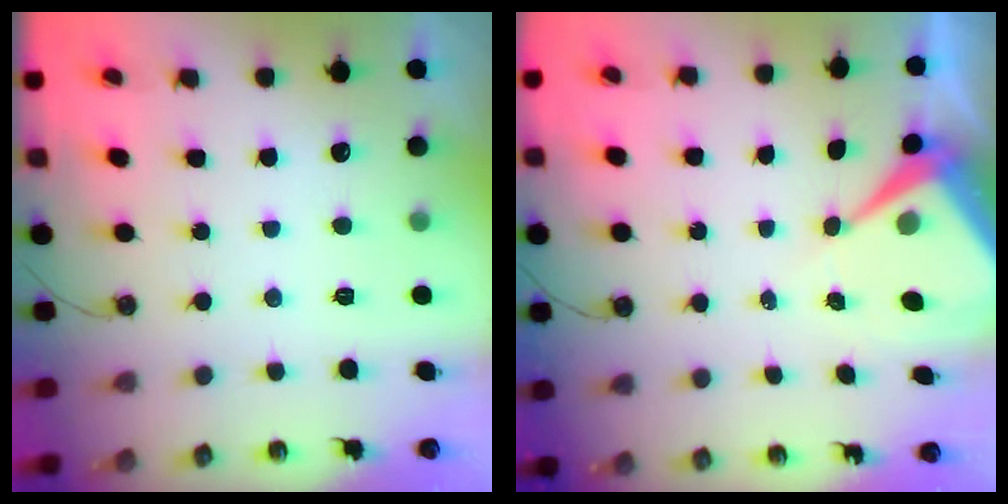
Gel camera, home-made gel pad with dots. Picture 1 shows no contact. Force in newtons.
{"total": 7.8, "press": 7.7, "slide": 0.5}